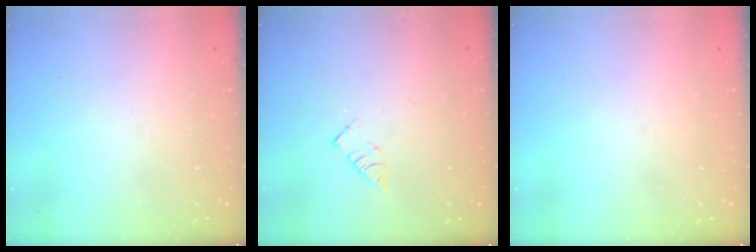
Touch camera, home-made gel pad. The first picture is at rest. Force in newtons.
{"total": 3.3, "press": 3.3, "slide": 0.2}
{"total": 0.0}